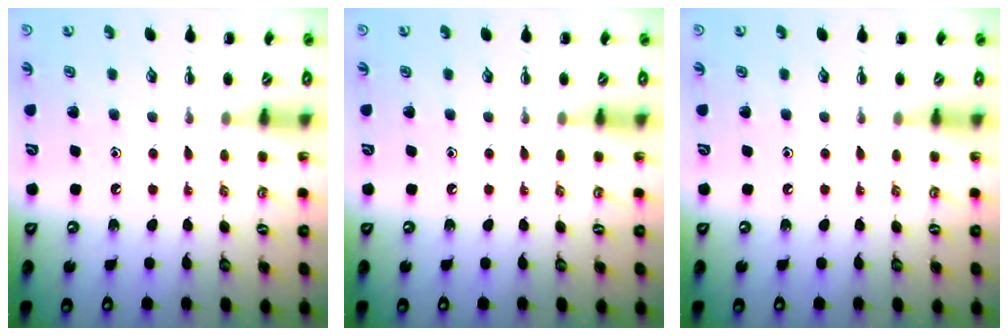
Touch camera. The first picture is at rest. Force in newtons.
{"total": 0.0}
{"total": 0.0}